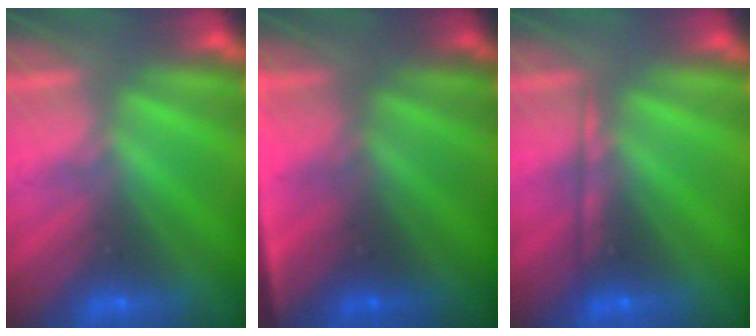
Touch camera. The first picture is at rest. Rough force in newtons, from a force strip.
{"total": 4.7}
{"total": 2.1}